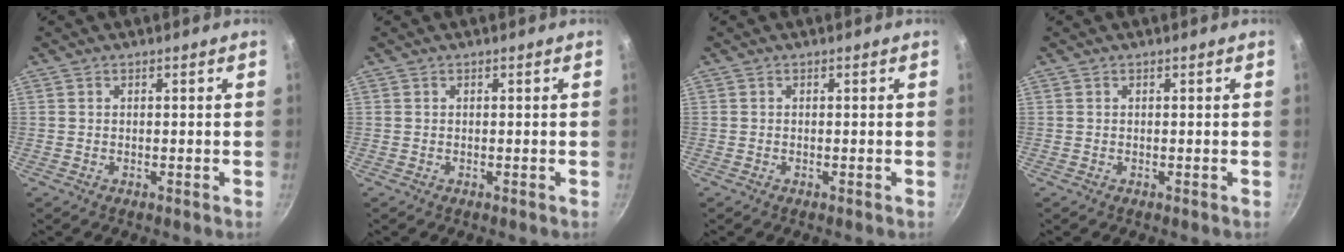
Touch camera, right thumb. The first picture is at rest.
{"total": 0.0}
{"total": 0.0}
{"total": 0.0}